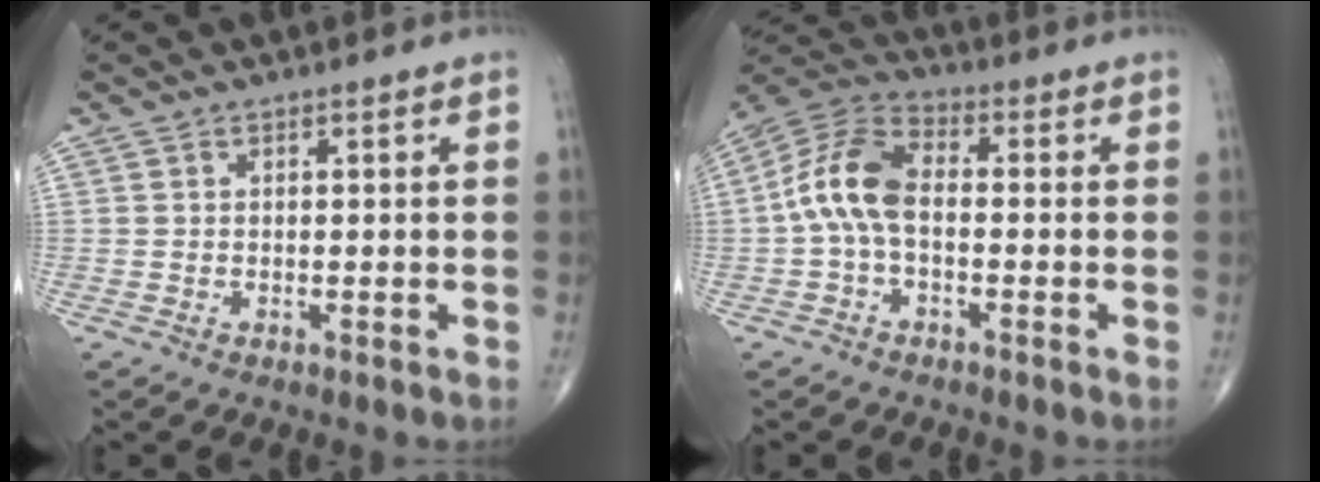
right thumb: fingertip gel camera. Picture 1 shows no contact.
{"total": 10.3, "force": [-0.8, 5.6, 8.6], "torque": [-0.177, 0.032, -0.025]}